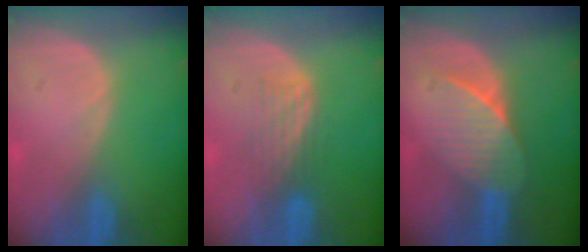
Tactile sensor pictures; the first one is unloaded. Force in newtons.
{"total": 4.2, "press": 3.5, "slide": 2.4}
{"total": 6.9, "press": 6.3, "slide": 2.9}